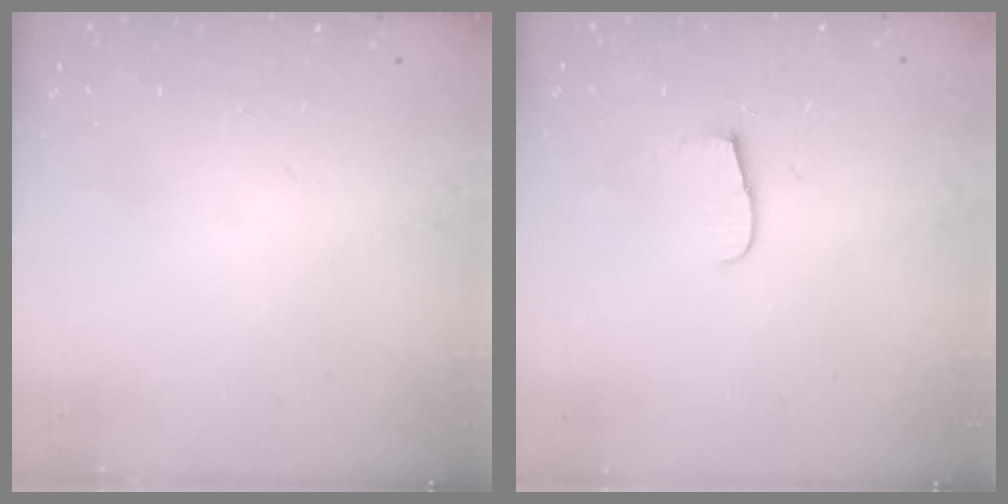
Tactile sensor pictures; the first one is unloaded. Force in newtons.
{"total": 6.5, "press": 6.5, "slide": 0.7}